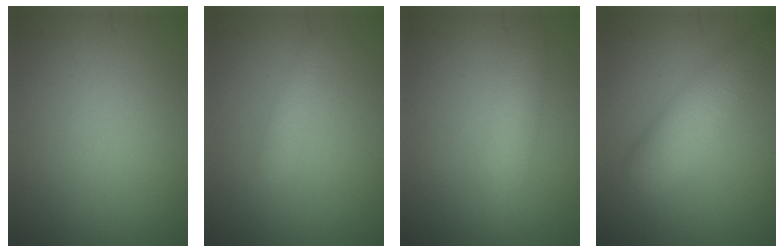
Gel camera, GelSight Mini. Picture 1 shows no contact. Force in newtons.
{"total": 1.3, "press": 1.3, "slide": 0.0}
{"total": 2.8, "press": 2.8, "slide": 0.1}
{"total": 4.8, "press": 4.8, "slide": 0.2}